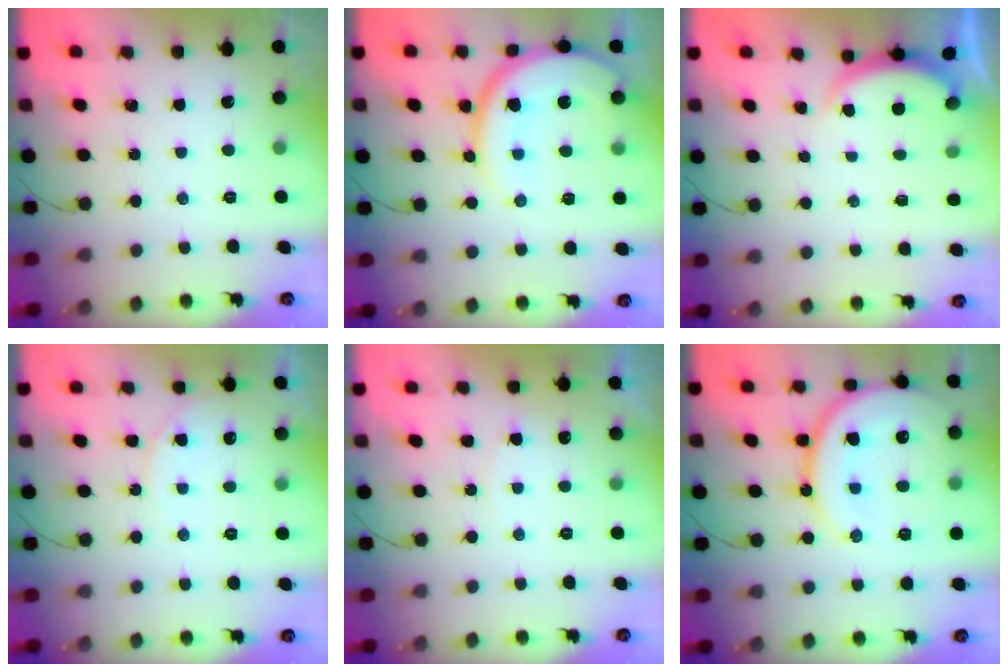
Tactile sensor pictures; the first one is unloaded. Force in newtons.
{"total": 15.6, "press": 15.5, "slide": 2.0}
{"total": 1.7, "press": 1.6, "slide": 0.5}
{"total": 6.6, "press": 6.6, "slide": 0.4}
{"total": 4.7, "press": 4.7, "slide": 0.4}
{"total": 18.8, "press": 18.5, "slide": 3.7}